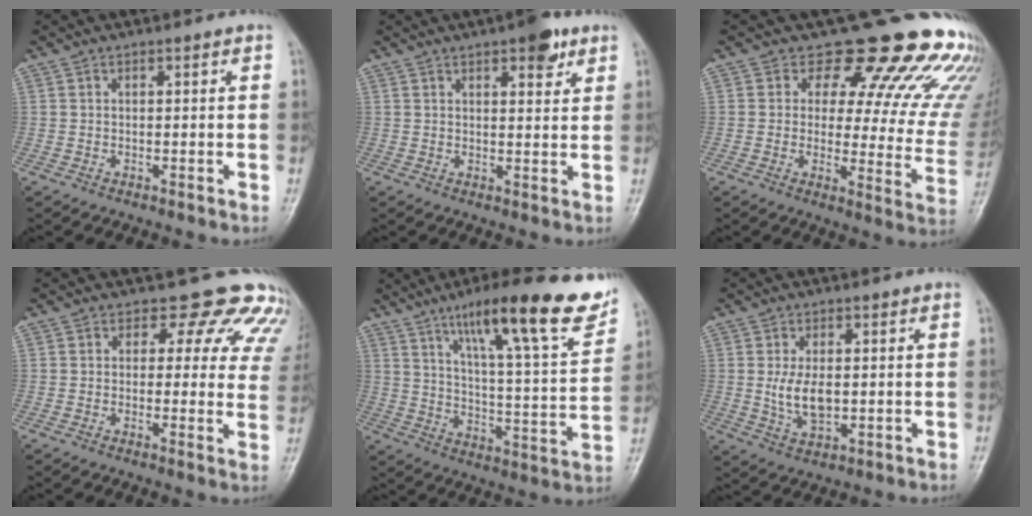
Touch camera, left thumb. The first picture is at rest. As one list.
[{"total": 5.8, "force": [3.4, 2.3, 4.1], "torque": [-0.036, -0.013, 0.040]}, {"total": 20.5, "force": [16.2, 8.0, 9.8], "torque": [-0.067, -0.105, 0.173]}, {"total": 11.7, "force": [9.6, 6.1, 2.6], "torque": [0.031, -0.043, 0.077]}, {"total": 22.4, "force": [14.0, 3.9, 17.1], "torque": [-0.223, -0.050, 0.212]}, {"total": 6.6, "force": [0.2, 3.8, 5.4], "torque": [-0.099, -0.010, 0.009]}]